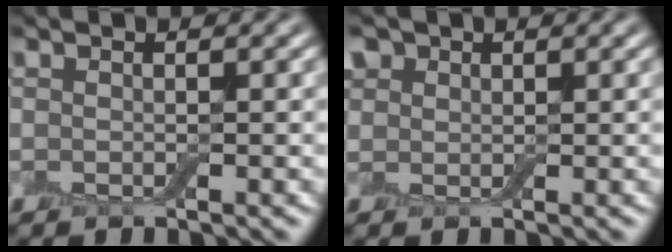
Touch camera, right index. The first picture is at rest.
{"total": 2.2, "force": [1.1, 1.8, 0.6], "torque": [-0.016, 0.005, 0.012]}